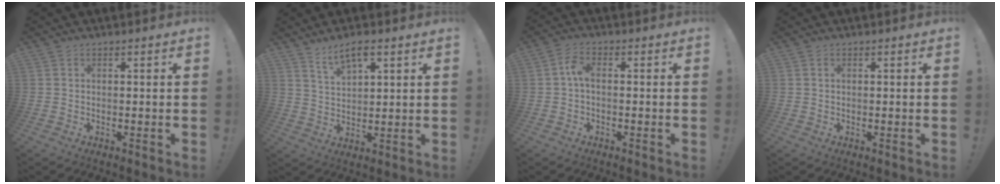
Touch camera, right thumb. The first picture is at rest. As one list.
[{"total": 6.1, "force": [4.4, 2.0, 3.8], "torque": [-0.073, -0.016, 0.079]}, {"total": 3.9, "force": [-0.2, 1.8, 3.4], "torque": [-0.078, 0.011, -0.003]}, {"total": 0.0}]